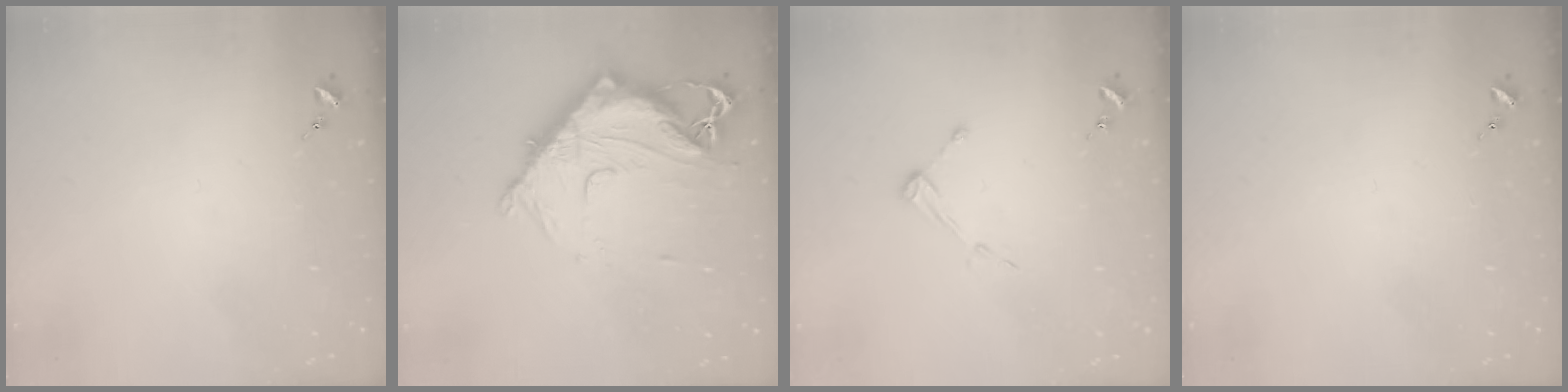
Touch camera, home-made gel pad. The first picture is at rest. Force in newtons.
{"total": 14.6, "press": 14.5, "slide": 1.5}
{"total": 4.2, "press": 4.2, "slide": 0.6}
{"total": 0.0}